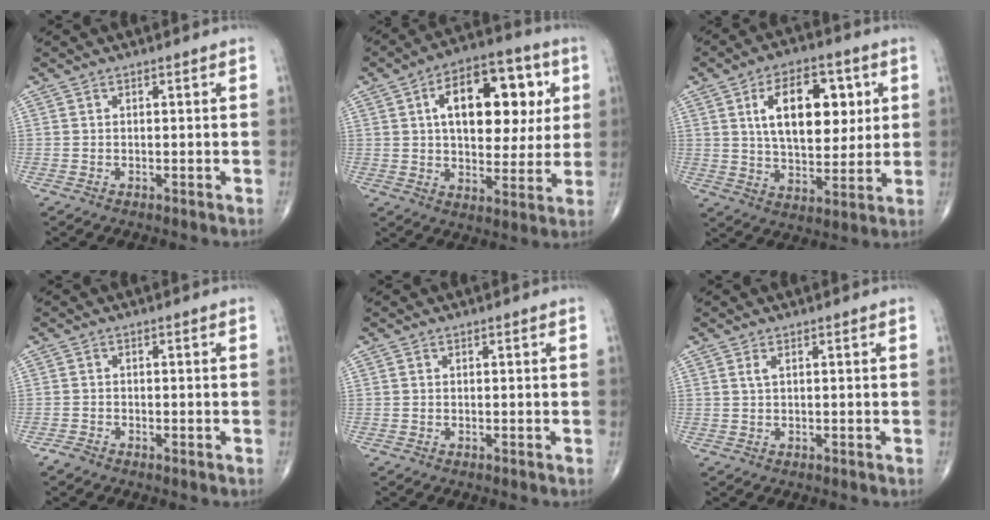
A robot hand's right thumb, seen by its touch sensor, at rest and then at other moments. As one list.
[{"total": 19.3, "force": [4.9, 10.7, 15.3], "torque": [-0.185, 0.009, 0.071]}, {"total": 16.5, "force": [4.4, 9.1, 13.0], "torque": [-0.167, -0.011, 0.078]}, {"total": 1.4, "force": [-1.1, 0.5, 0.5], "torque": [-0.011, 0.000, -0.024]}, {"total": 0.0}, {"total": 1.1, "force": [0.5, 0.3, 0.9], "torque": [-0.023, 0.006, 0.011]}]